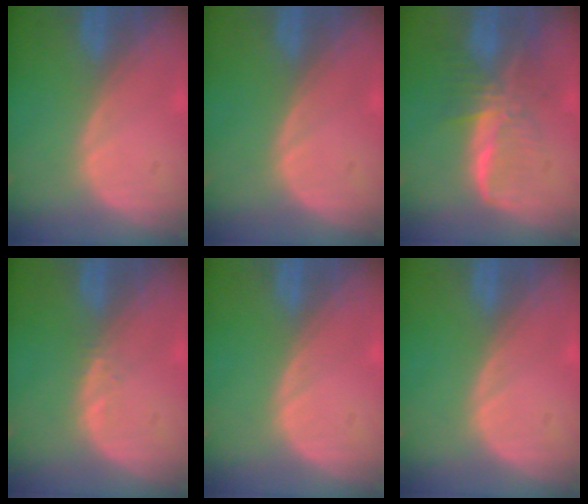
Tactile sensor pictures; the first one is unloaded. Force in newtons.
{"total": 0.0}
{"total": 7.6, "press": 6.7, "slide": 3.6}
{"total": 0.7, "press": 0.7, "slide": 0.1}
{"total": 0.0}
{"total": 0.0}